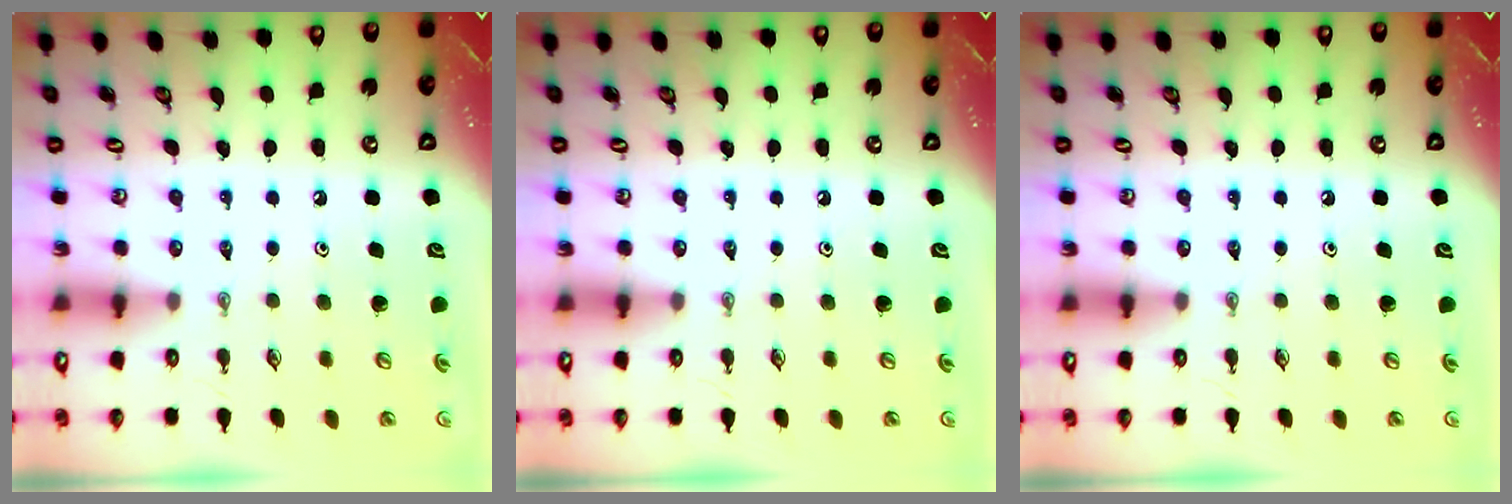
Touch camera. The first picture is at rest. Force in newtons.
{"total": 0.0}
{"total": 0.0}